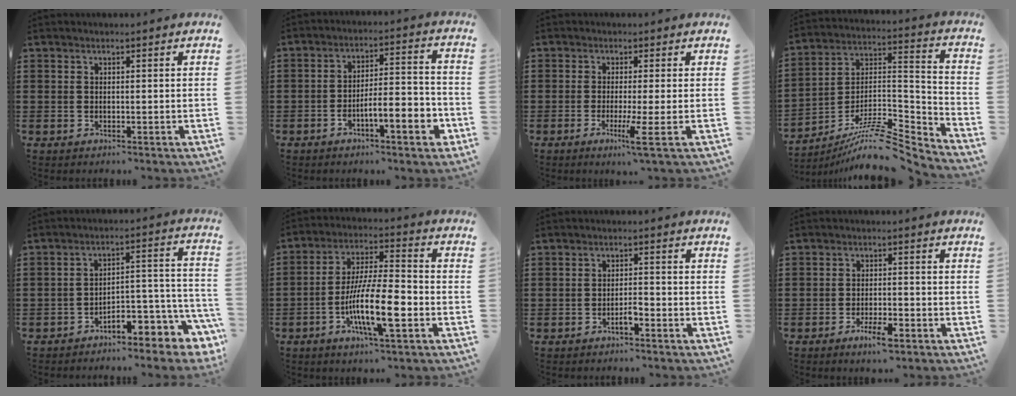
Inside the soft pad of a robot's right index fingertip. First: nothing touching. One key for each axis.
{"total": 7.0, "fx": -3.7, "fy": 1.7, "fz": 5.7, "tx": -0.085, "ty": 0.000, "tz": -0.065}
{"total": 4.2, "fx": -1.7, "fy": -0.9, "fz": 3.8, "tx": -0.070, "ty": -0.022, "tz": -0.030}
{"total": 10.4, "fx": -8.3, "fy": 2.3, "fz": 5.9, "tx": -0.102, "ty": 0.015, "tz": -0.162}
{"total": 4.7, "fx": -3.8, "fy": 1.8, "fz": 2.1, "tx": -0.040, "ty": -0.007, "tz": -0.076}
{"total": 12.5, "fx": -4.3, "fy": 2.9, "fz": 11.3, "tx": -0.222, "ty": -0.005, "tz": -0.079}
{"total": 2.0, "fx": -1.2, "fy": 0.3, "fz": 1.5, "tx": -0.029, "ty": -0.001, "tz": -0.022}
{"total": 4.0, "fx": -2.5, "fy": 0.8, "fz": 3.1, "tx": -0.055, "ty": -0.003, "tz": -0.043}